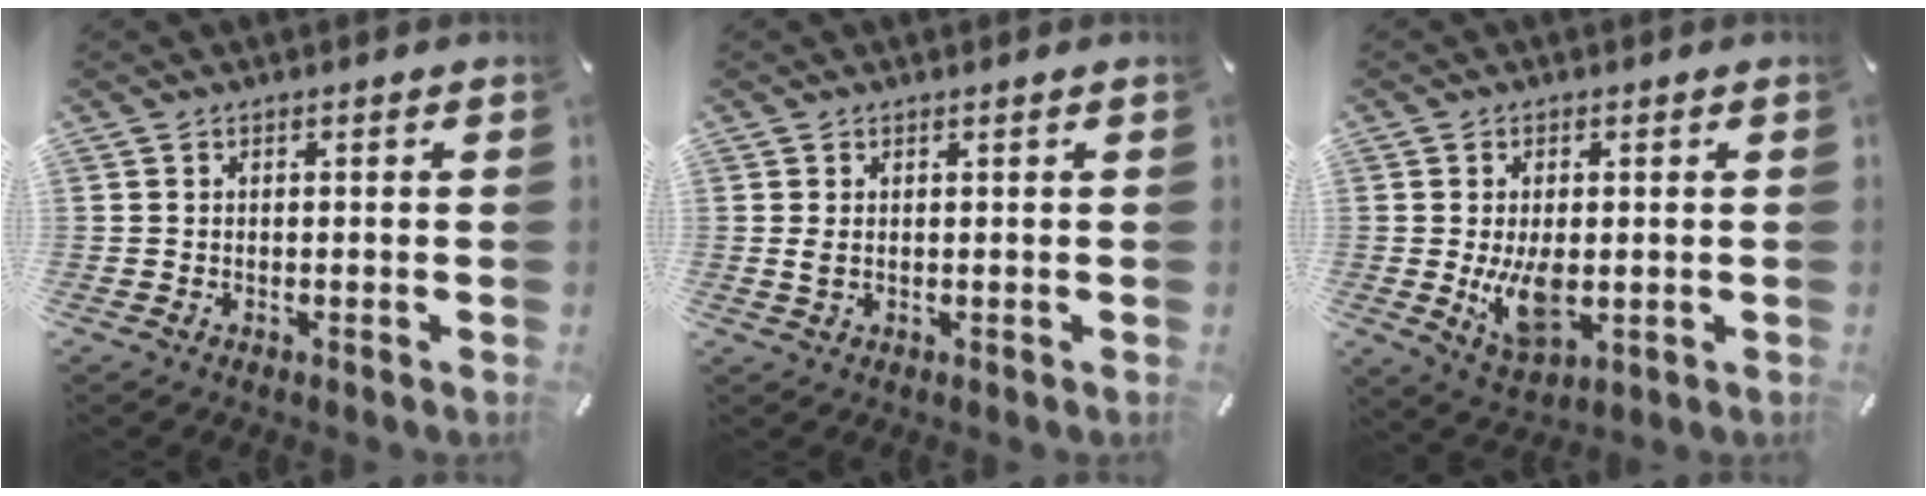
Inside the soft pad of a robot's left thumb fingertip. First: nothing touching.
{"total": 1.7, "force": [0.4, 0.6, 1.6], "torque": [-0.033, 0.000, 0.007]}
{"total": 8.9, "force": [-0.5, 4.9, 7.4], "torque": [-0.151, -0.014, -0.009]}